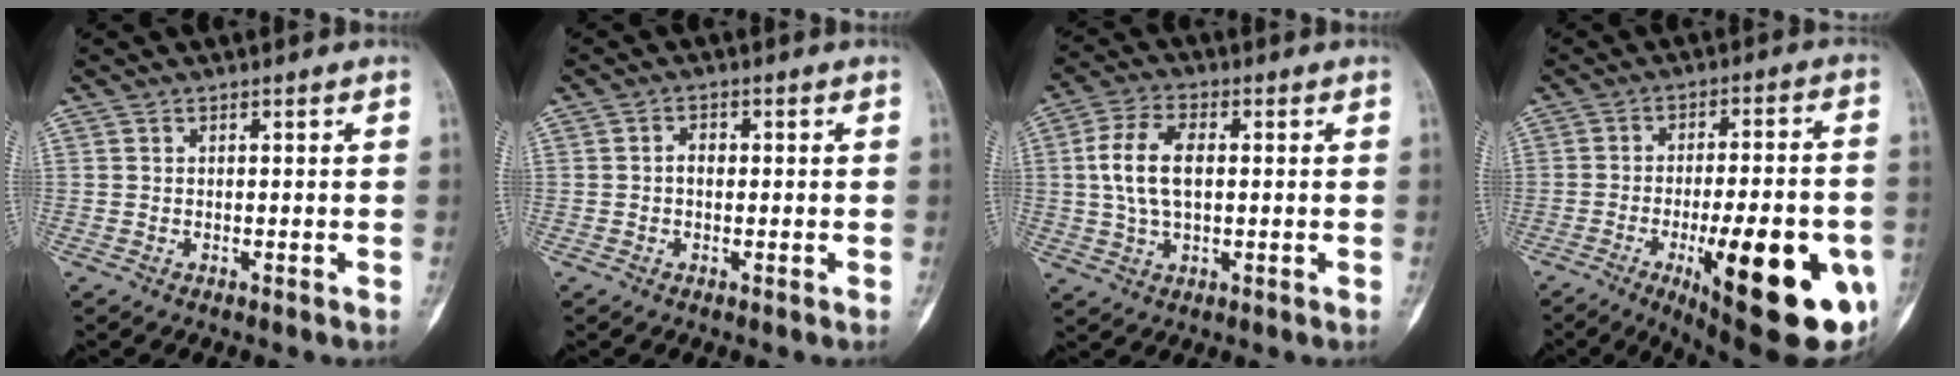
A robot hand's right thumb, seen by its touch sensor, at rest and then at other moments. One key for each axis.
{"total": 1.9, "fx": -0.1, "fy": 1.4, "fz": 1.3, "tx": -0.011, "ty": 0.008, "tz": -0.006}
{"total": 9.6, "fx": 0.9, "fy": 5.3, "fz": 7.9, "tx": -0.156, "ty": 0.012, "tz": 0.018}
{"total": 26.6, "fx": -8.8, "fy": 7.9, "fz": 23.9, "tx": -0.280, "ty": 0.000, "tz": -0.106}